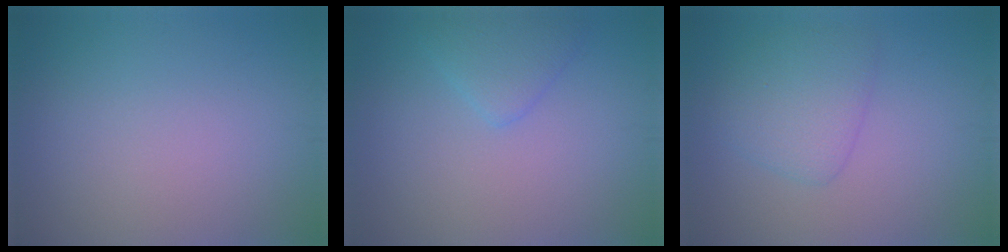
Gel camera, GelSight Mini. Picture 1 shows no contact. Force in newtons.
{"total": 2.1, "press": 2.1, "slide": 0.2}
{"total": 3.0, "press": 3.0, "slide": 0.2}